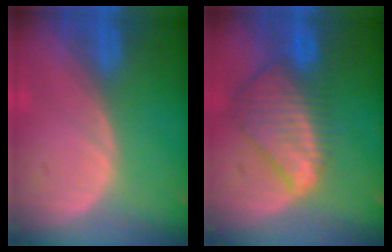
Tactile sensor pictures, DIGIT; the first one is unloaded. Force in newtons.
{"total": 8.9, "press": 7.6, "slide": 4.5}